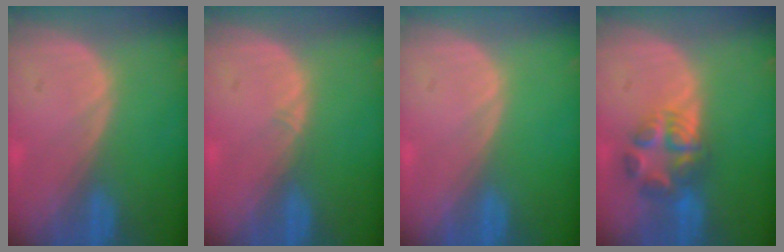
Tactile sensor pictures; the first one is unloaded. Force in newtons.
{"total": 0.6, "press": 0.5, "slide": 0.4}
{"total": 0.0}
{"total": 6.0, "press": 5.9, "slide": 0.7}